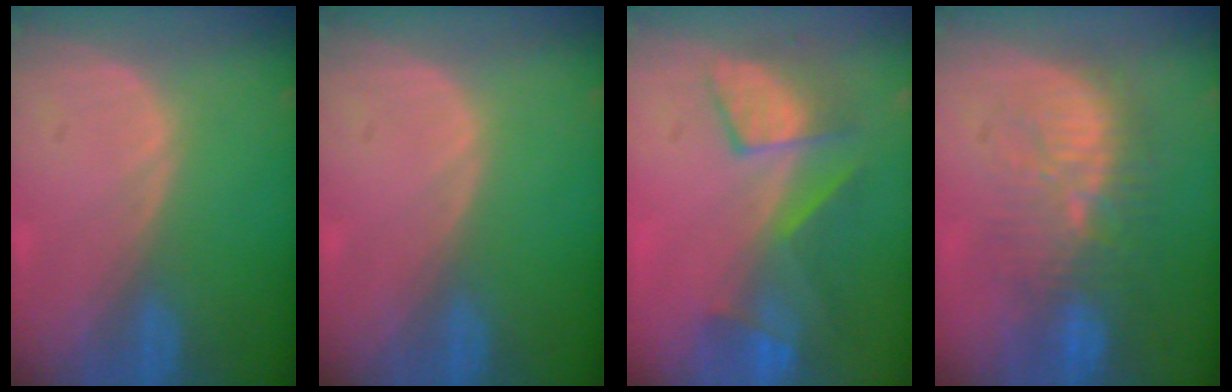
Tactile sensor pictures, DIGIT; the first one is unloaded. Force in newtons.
{"total": 0.0}
{"total": 8.1, "press": 7.6, "slide": 2.7}
{"total": 9.4, "press": 9.2, "slide": 2.0}